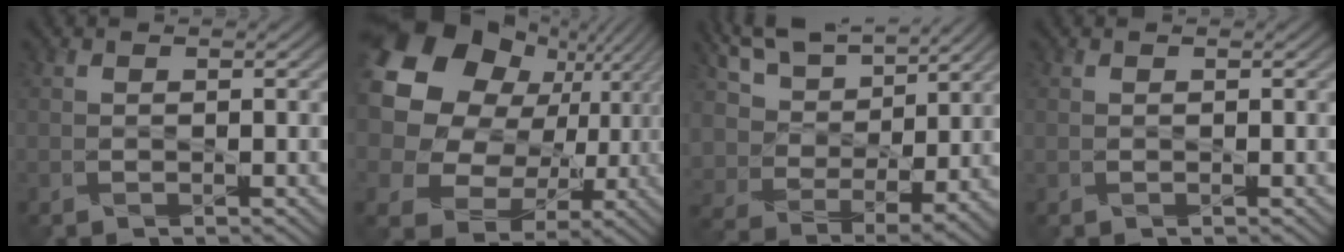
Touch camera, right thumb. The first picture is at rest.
{"total": 24.1, "force": [7.7, 19.8, 11.4], "torque": [-0.285, 0.032, 0.111]}
{"total": 12.2, "force": [8.6, 6.0, 6.2], "torque": [-0.160, 0.011, 0.165]}
{"total": 0.0}